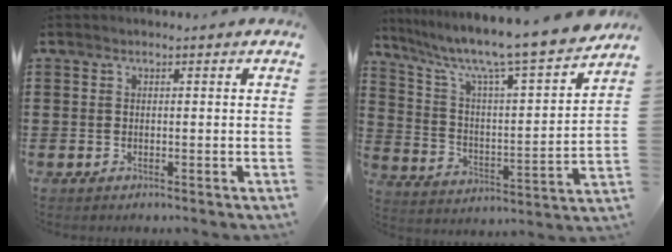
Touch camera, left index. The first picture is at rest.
{"total": 8.8, "force": [7.5, 0.3, 4.6], "torque": [-0.123, -0.060, 0.116]}